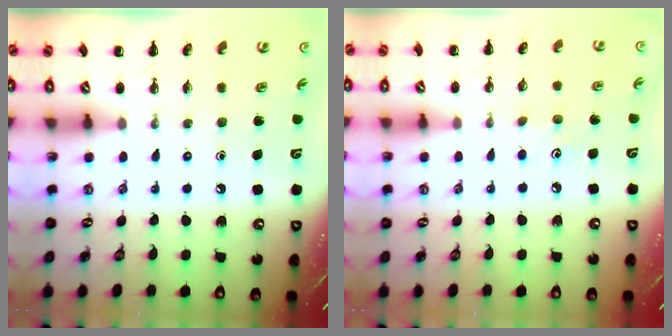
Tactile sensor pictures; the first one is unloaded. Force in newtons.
{"total": 4.5, "press": 4.4, "slide": 1.2}